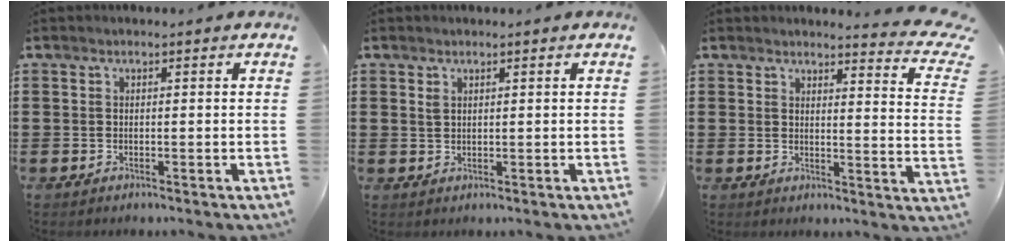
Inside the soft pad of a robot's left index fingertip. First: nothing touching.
{"total": 1.0, "force": [0.6, 0.6, 0.7], "torque": [-0.016, 0.004, 0.010]}
{"total": 3.7, "force": [3.4, -0.2, 1.5], "torque": [-0.029, -0.023, 0.057]}